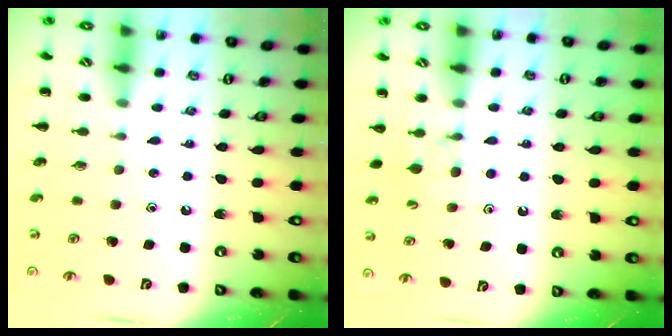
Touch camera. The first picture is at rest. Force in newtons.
{"total": 5.8, "press": 5.5, "slide": 1.8}